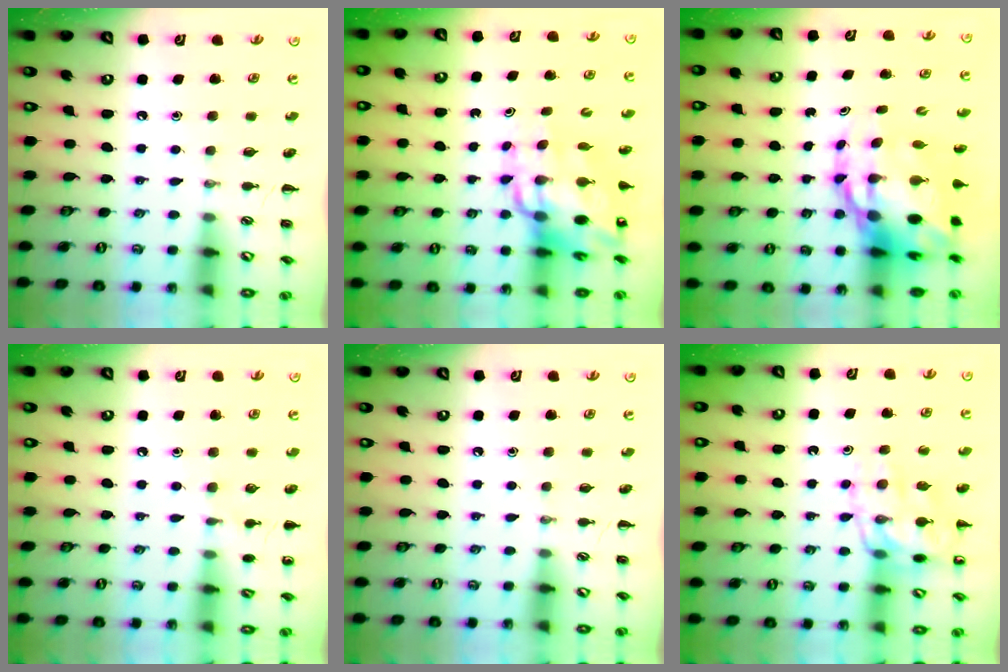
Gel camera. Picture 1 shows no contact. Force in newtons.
{"total": 14.4, "press": 13.8, "slide": 4.1}
{"total": 14.1, "press": 13.6, "slide": 3.7}
{"total": 4.3, "press": 4.1, "slide": 1.4}
{"total": 0.0}
{"total": 13.4, "press": 13.3, "slide": 2.1}